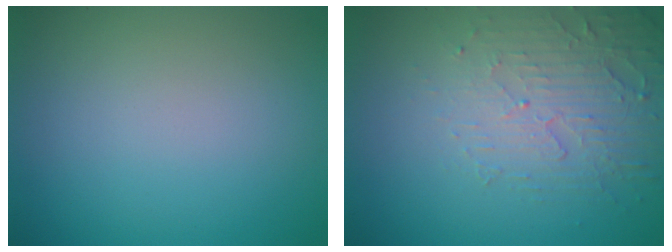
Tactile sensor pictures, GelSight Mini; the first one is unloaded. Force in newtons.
{"total": 5.0, "press": 3.3, "slide": 3.8}